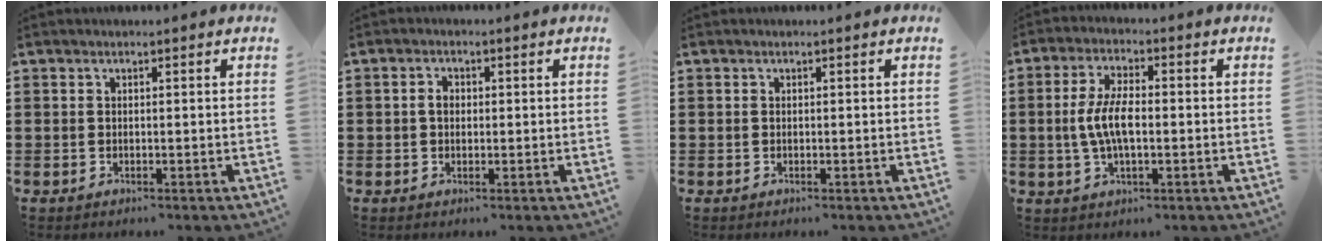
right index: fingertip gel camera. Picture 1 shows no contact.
{"total": 1.8, "force": [0.1, 1.2, 1.3], "torque": [-0.026, 0.007, 0.002]}
{"total": 0.0}
{"total": 6.5, "force": [-0.5, 2.6, 5.9], "torque": [-0.134, -0.003, -0.017]}